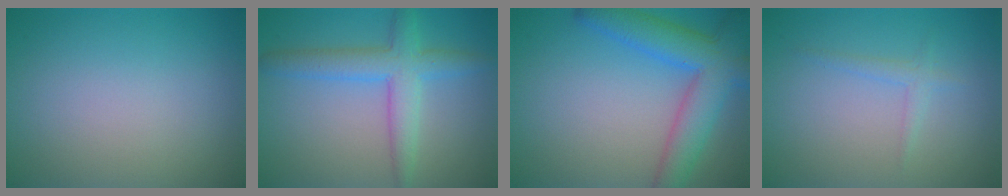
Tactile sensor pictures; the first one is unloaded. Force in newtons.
{"total": 4.5, "press": 4.5, "slide": 0.1}
{"total": 6.9, "press": 6.9, "slide": 0.4}
{"total": 1.2, "press": 1.2, "slide": 0.1}